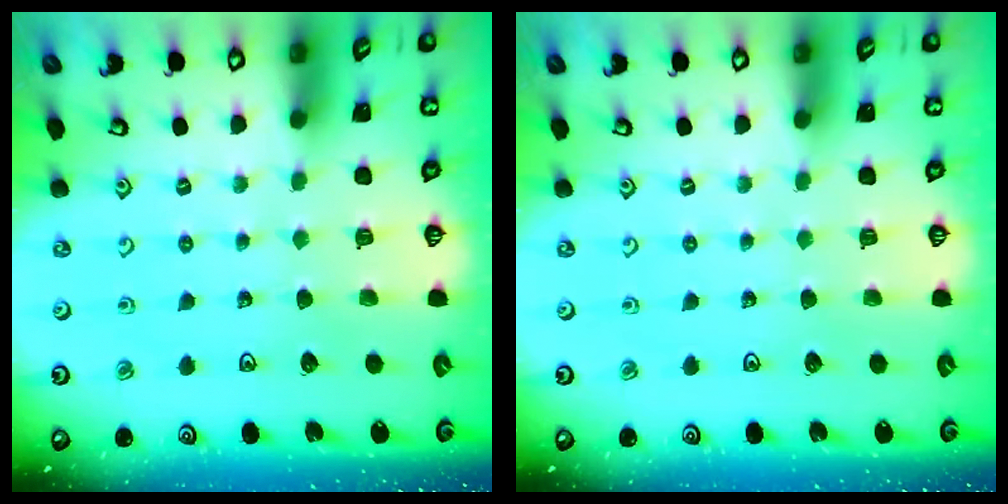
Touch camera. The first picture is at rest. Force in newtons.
{"total": 0.0}